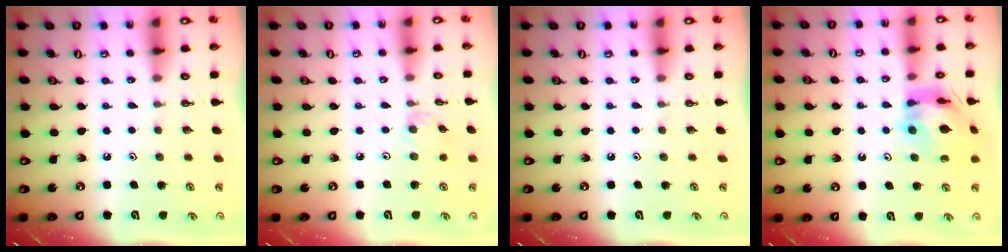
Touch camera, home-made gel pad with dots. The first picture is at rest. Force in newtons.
{"total": 2.5, "press": 2.5, "slide": 0.5}
{"total": 0.0}
{"total": 12.0, "press": 11.9, "slide": 1.5}